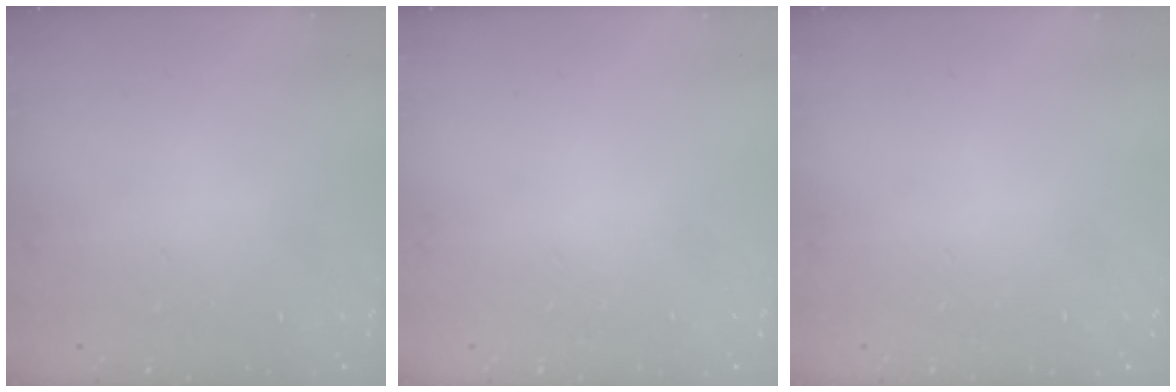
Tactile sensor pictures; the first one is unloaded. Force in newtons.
{"total": 0.0}
{"total": 0.0}